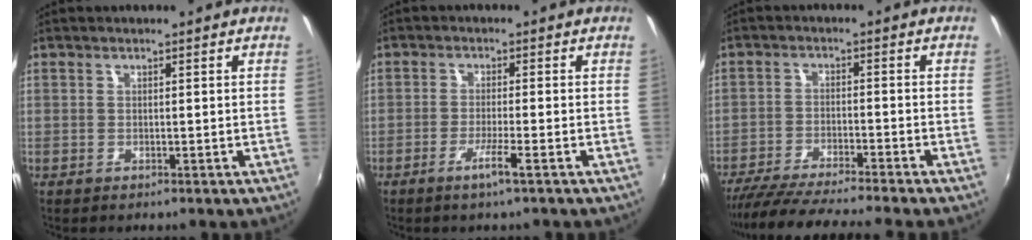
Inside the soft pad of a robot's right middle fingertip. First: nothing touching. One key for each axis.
{"total": 3.5, "fx": -2.3, "fy": -0.5, "fz": 2.6, "tx": -0.056, "ty": -0.008, "tz": -0.044}
{"total": 13.3, "fx": -11.9, "fy": -1.0, "fz": 5.7, "tx": -0.123, "ty": -0.026, "tz": -0.200}